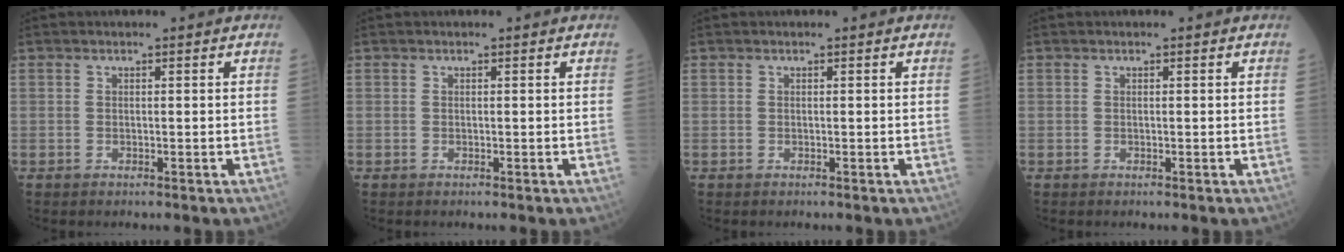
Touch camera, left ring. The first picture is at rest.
{"total": 0.0}
{"total": 0.0}
{"total": 0.0}